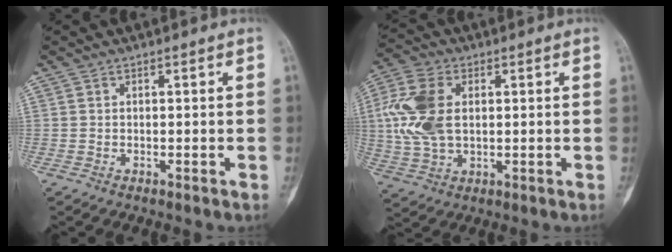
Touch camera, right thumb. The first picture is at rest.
{"total": 12.9, "force": [1.7, 8.0, 9.9], "torque": [-0.219, 0.007, 0.034]}